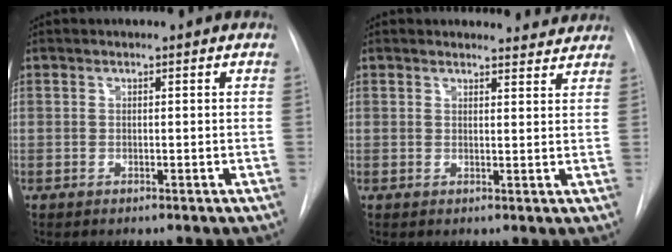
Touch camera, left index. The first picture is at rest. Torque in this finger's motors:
{"motor_torque": [0.57, -0.89, 0.00, -0.01]}